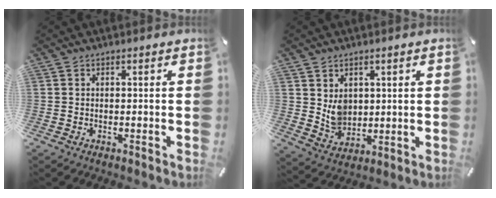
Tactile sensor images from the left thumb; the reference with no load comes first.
{"total": 6.6, "force": [2.7, 5.7, 1.9], "torque": [-0.021, -0.017, 0.052]}